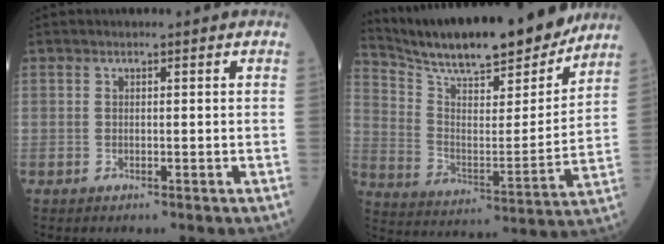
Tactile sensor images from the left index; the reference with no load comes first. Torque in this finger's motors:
{"motor_torque": [0.30, -0.84, 0.33, 0.12]}